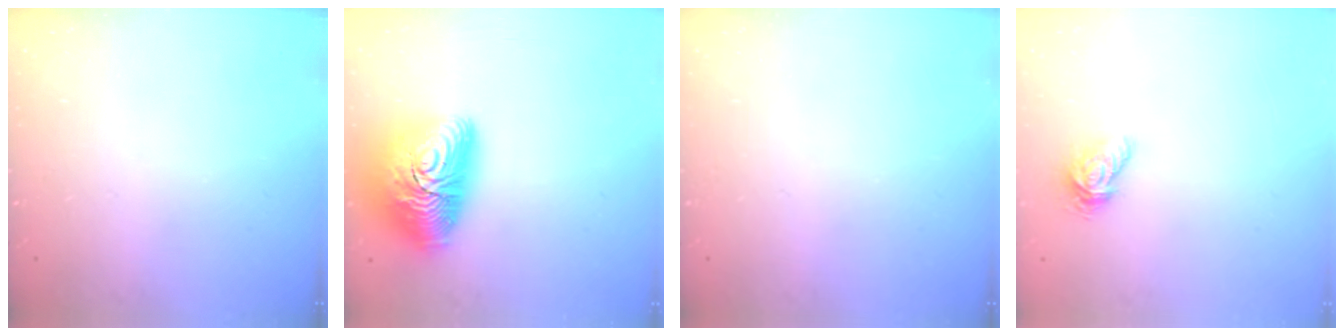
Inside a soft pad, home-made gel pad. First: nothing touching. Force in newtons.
{"total": 19.1, "press": 19.1, "slide": 1.5}
{"total": 0.0}
{"total": 6.4, "press": 6.4, "slide": 0.3}